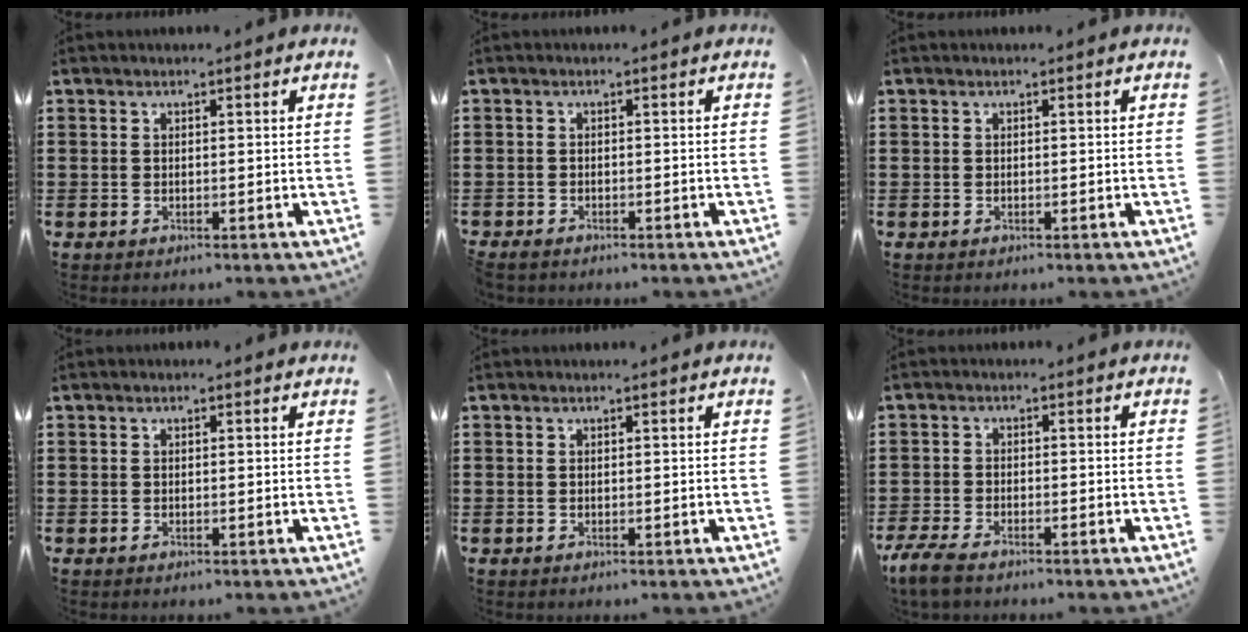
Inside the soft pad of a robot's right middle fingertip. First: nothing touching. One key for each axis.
{"total": 0.8, "fx": -0.8, "fy": 0.3, "fz": 0.1, "tx": -0.002, "ty": 0.000, "tz": -0.017}
{"total": 0.0}
{"total": 0.0}
{"total": 0.0}
{"total": 3.4, "fx": -2.9, "fy": 0.6, "fz": 1.7, "tx": -0.050, "ty": -0.003, "tz": -0.062}